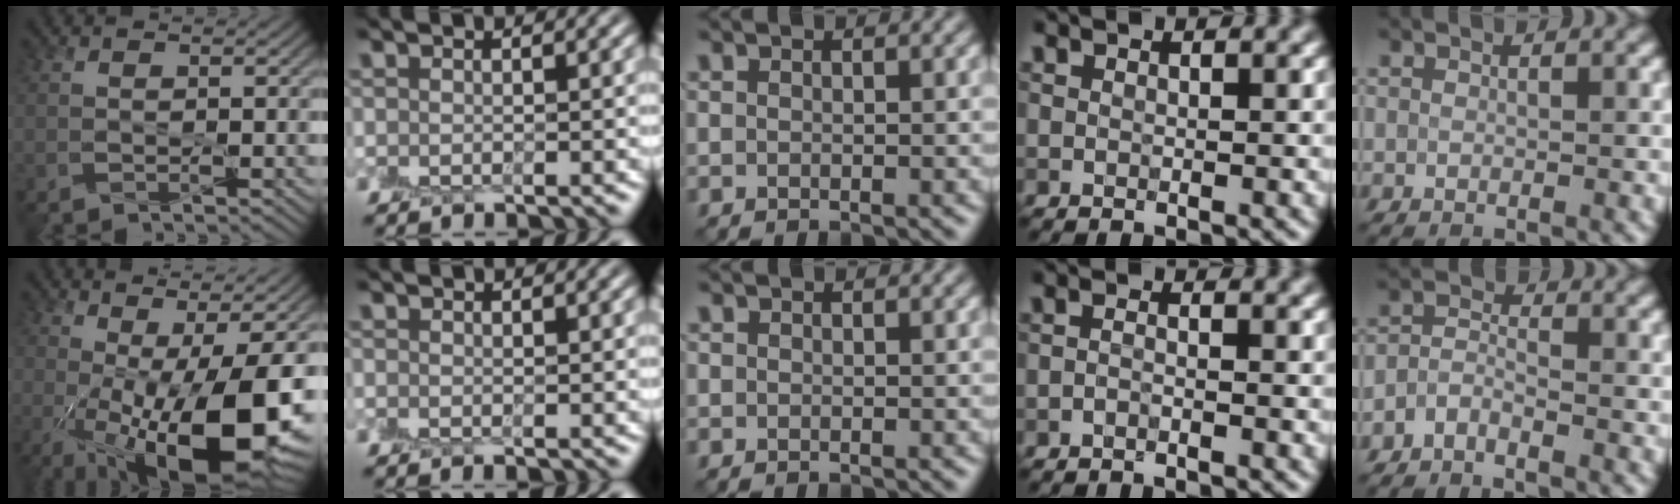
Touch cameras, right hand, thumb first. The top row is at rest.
{"thumb": {"total": 18.0, "force": [-4.1, 6.5, 16.3], "torque": [-0.258, -0.017, -0.053]}, "index": {"total": 0.6, "force": [-0.2, 0.5, 0.4], "torque": [-0.007, -0.004, -0.003]}, "ring": {"total": 1.0, "force": [-0.9, 0.1, 0.6], "torque": [-0.013, -0.003, -0.022]}, "little": {"total": 1.6, "force": [-1.3, 0.5, 0.9], "torque": [-0.021, 0.002, -0.031]}}